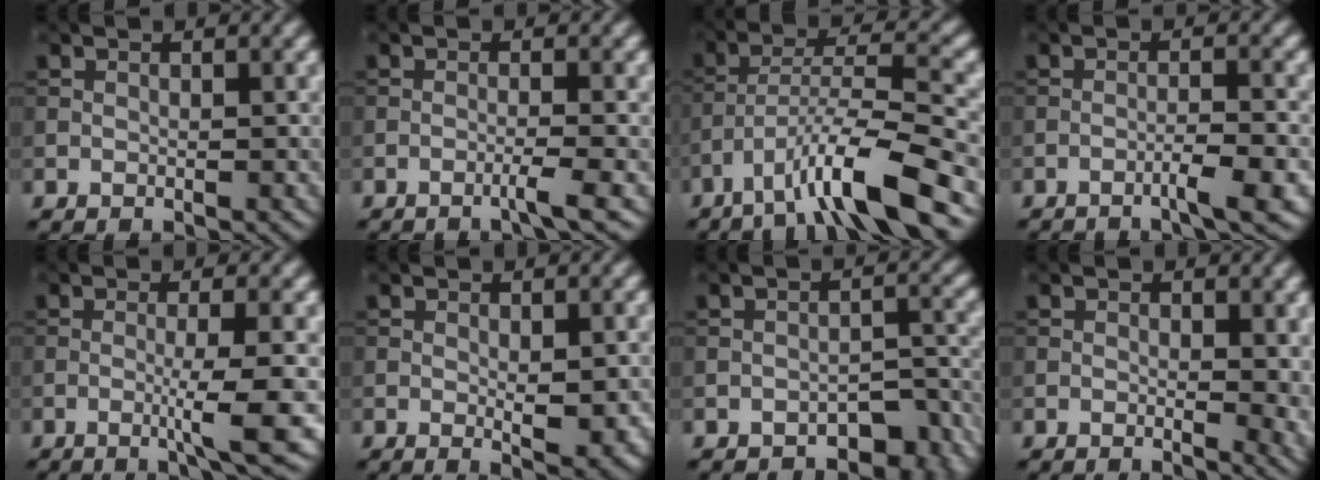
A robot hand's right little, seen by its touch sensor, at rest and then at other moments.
{"total": 1.9, "force": [-1.0, 0.1, 1.6], "torque": [-0.017, 0.005, -0.030]}
{"total": 8.5, "force": [-5.4, 1.3, 6.5], "torque": [-0.113, 0.012, -0.099]}
{"total": 3.1, "force": [-1.8, 0.4, 2.5], "torque": [-0.032, 0.009, -0.041]}
{"total": 5.1, "force": [-1.3, 0.6, 4.9], "torque": [-0.076, -0.003, -0.028]}
{"total": 2.8, "force": [-0.2, 0.9, 2.6], "torque": [-0.039, -0.008, 0.001]}
{"total": 5.4, "force": [-4.1, 2.2, 2.8], "torque": [-0.022, -0.002, -0.053]}
{"total": 3.7, "force": [0.0, 1.5, 3.4], "torque": [-0.036, -0.009, 0.000]}